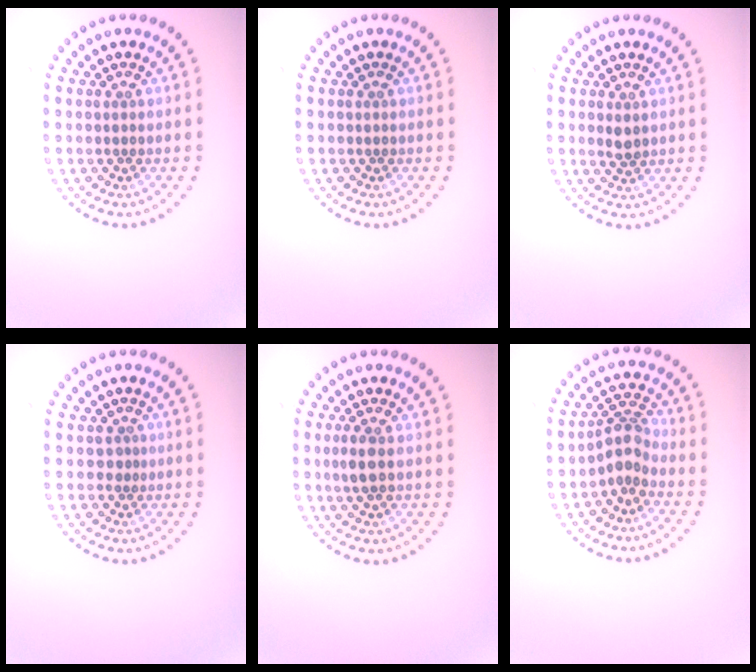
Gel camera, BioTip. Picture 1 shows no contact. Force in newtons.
{"total": 0.0}
{"total": 1.2, "press": 1.2, "slide": 0.3}
{"total": 0.6, "press": 0.4, "slide": 0.5}
{"total": 1.8, "press": 1.7, "slide": 0.4}
{"total": 2.5, "press": 1.9, "slide": 1.6}